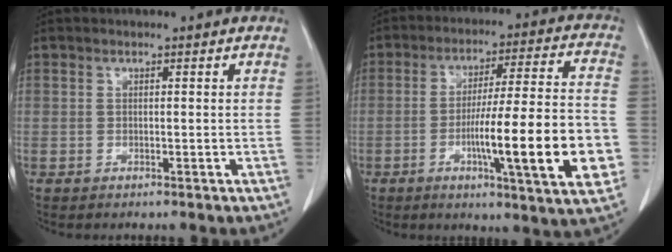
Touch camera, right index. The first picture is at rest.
{"total": 18.4, "force": [-4.7, 0.9, 17.8], "torque": [-0.240, 0.001, -0.066]}